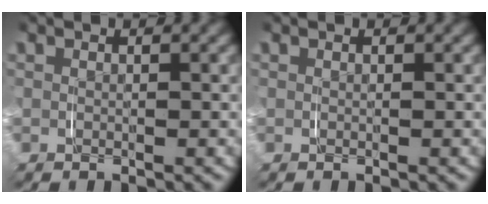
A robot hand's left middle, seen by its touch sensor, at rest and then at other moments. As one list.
[{"total": 0.0}]